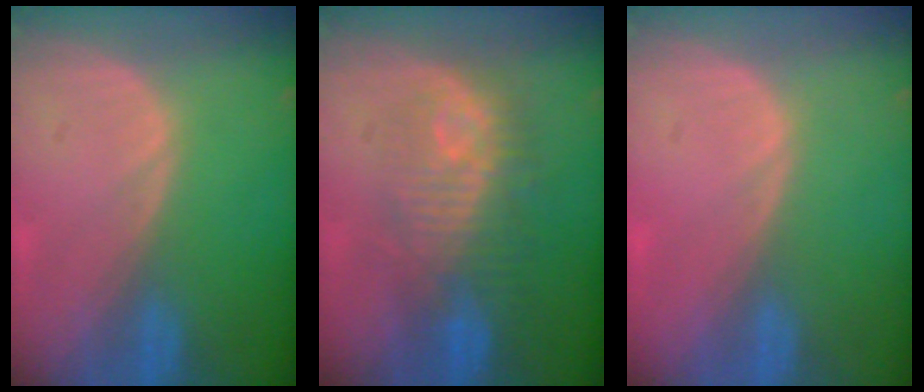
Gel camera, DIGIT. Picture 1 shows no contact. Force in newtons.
{"total": 9.1, "press": 8.9, "slide": 2.0}
{"total": 0.6, "press": 0.0, "slide": 0.6}